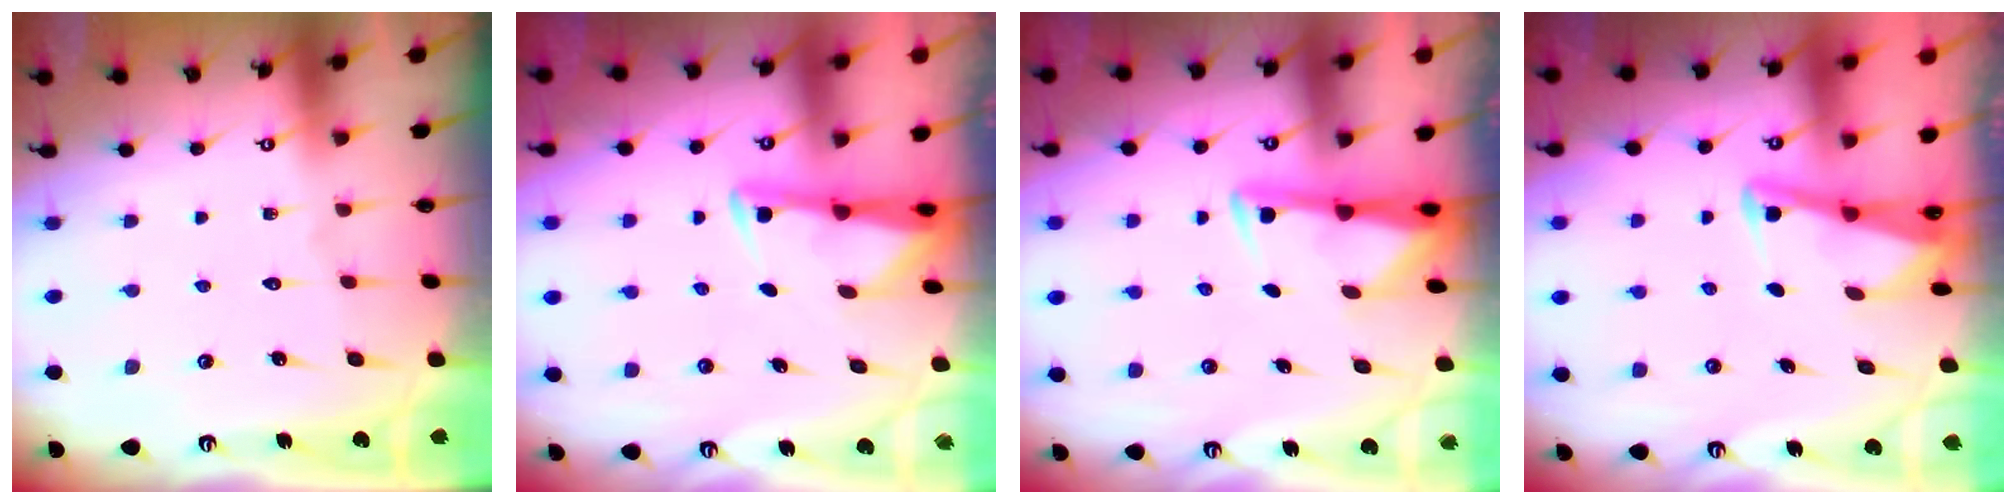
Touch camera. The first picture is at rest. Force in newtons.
{"total": 3.5, "press": 3.4, "slide": 0.4}
{"total": 2.8, "press": 2.7, "slide": 0.5}
{"total": 2.9, "press": 2.8, "slide": 0.4}